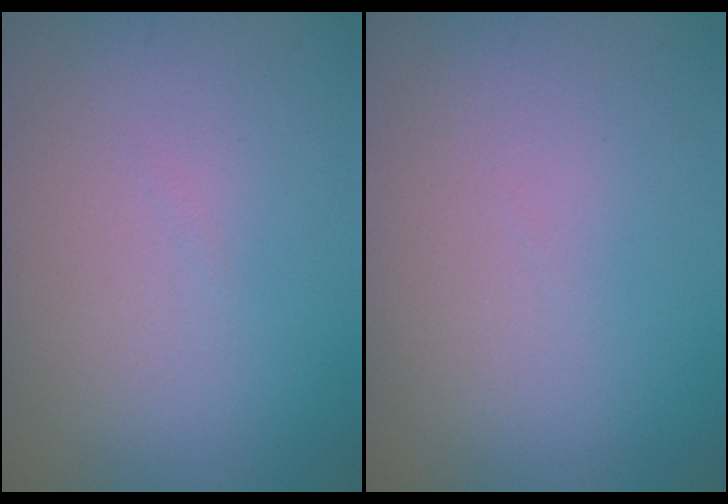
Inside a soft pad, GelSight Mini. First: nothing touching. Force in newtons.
{"total": 0.0}